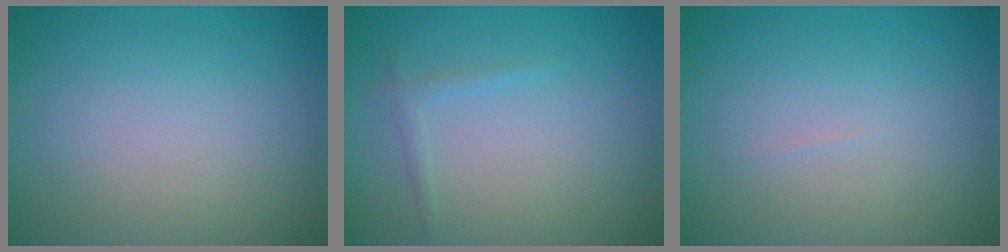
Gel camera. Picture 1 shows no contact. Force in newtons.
{"total": 0.9, "press": 0.9, "slide": 0.1}
{"total": 0.0}